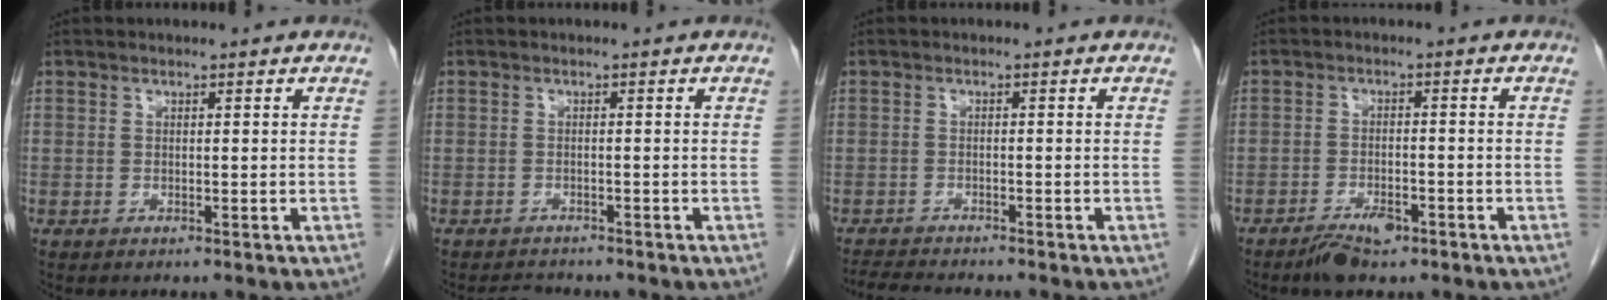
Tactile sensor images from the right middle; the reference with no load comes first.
{"total": 2.6, "force": [-2.4, 0.9, 0.2], "torque": [-0.005, -0.006, -0.038]}
{"total": 5.3, "force": [-4.9, 0.1, 1.9], "torque": [-0.030, -0.014, -0.078]}
{"total": 4.2, "force": [-2.9, 1.6, 2.6], "torque": [-0.047, 0.000, -0.044]}